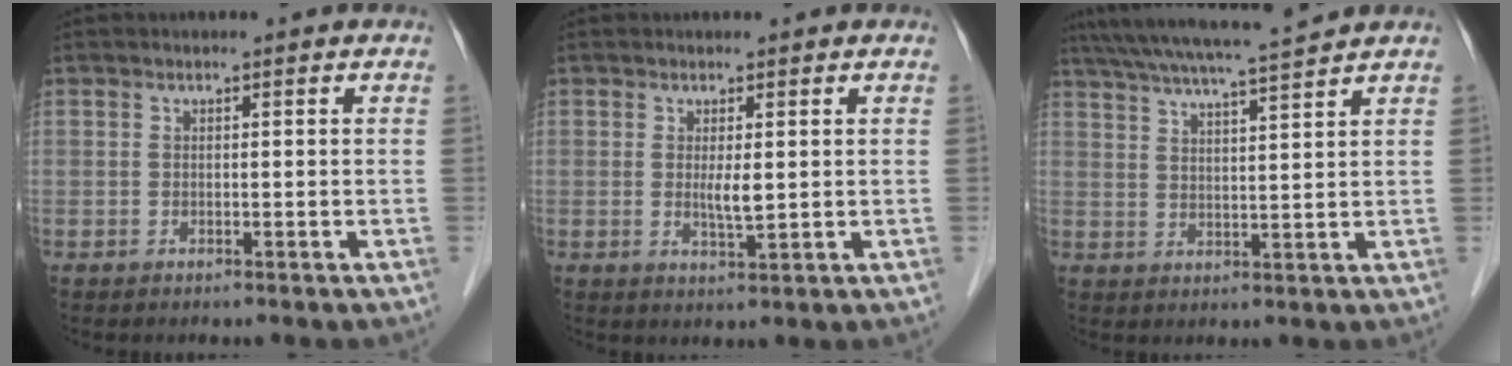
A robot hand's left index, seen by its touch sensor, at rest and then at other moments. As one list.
[{"total": 2.4, "force": [0.3, 0.4, 2.3], "torque": [-0.045, -0.008, 0.010]}, {"total": 11.7, "force": [10.5, -1.1, 4.9], "torque": [-0.089, 0.009, 0.161]}]